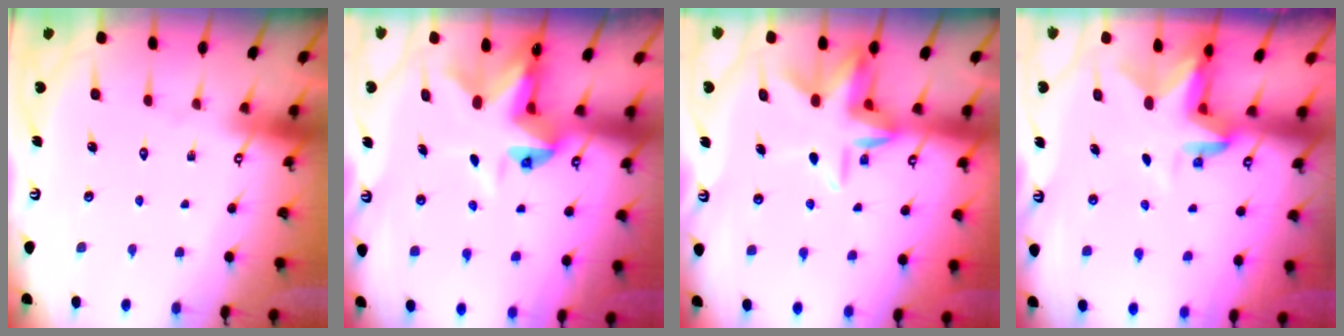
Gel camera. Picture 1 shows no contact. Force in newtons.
{"total": 5.6, "press": 5.6, "slide": 0.5}
{"total": 9.1, "press": 8.7, "slide": 2.6}
{"total": 3.0, "press": 2.9, "slide": 0.5}